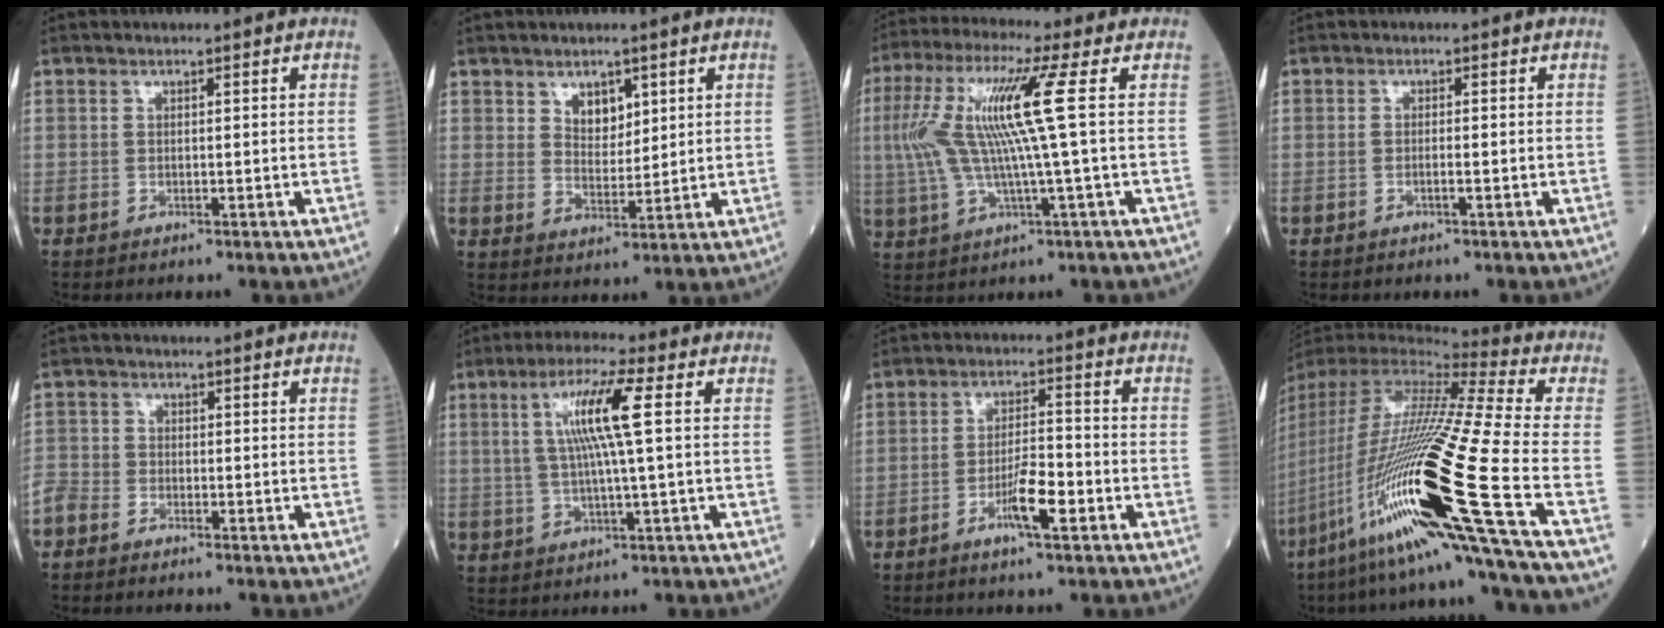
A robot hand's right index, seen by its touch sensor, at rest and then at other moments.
{"total": 4.0, "force": [2.2, 2.3, 2.4], "torque": [-0.037, -0.002, 0.042]}
{"total": 13.5, "force": [1.9, -0.2, 13.3], "torque": [-0.290, 0.021, 0.033]}
{"total": 0.9, "force": [-0.4, -0.1, 0.9], "torque": [-0.018, 0.000, -0.007]}
{"total": 3.9, "force": [-3.4, 1.9, 0.7], "torque": [-0.011, -0.003, -0.077]}
{"total": 9.0, "force": [2.0, -0.2, 8.8], "torque": [-0.172, 0.007, 0.037]}
{"total": 6.2, "force": [-2.9, 0.9, 5.4], "torque": [-0.098, 0.001, -0.052]}
{"total": 32.3, "force": [-11.7, 0.3, 30.1], "torque": [-0.567, -0.049, -0.221]}